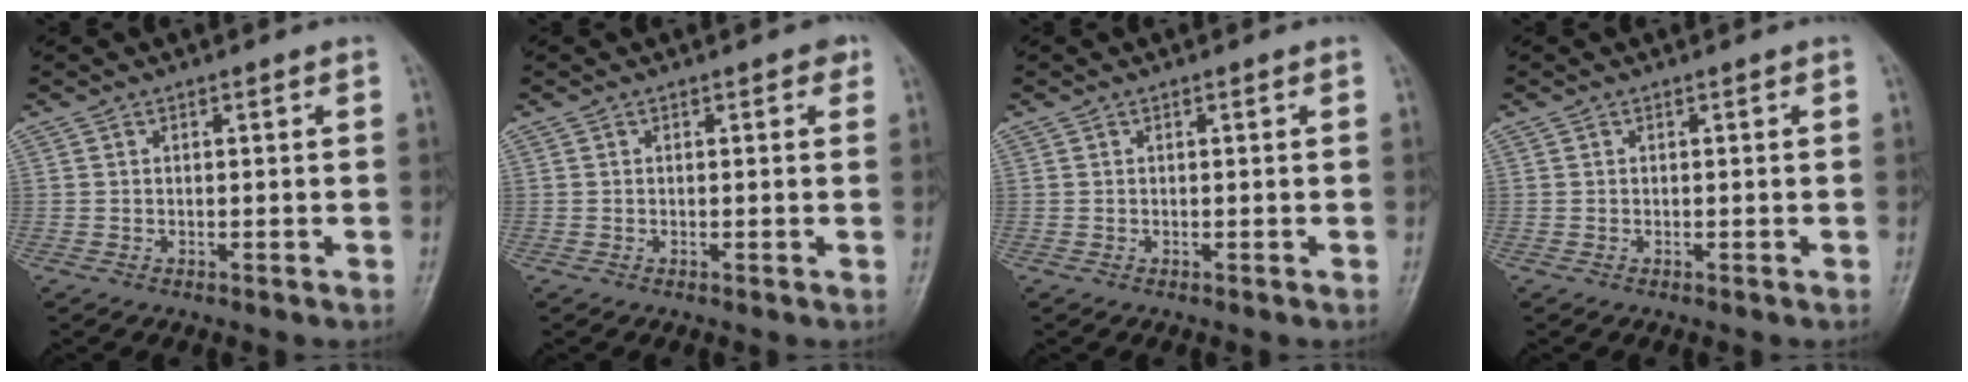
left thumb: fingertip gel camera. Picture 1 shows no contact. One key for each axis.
{"total": 1.2, "fx": 0.6, "fy": 0.7, "fz": 0.8, "tx": 0.001, "ty": 0.000, "tz": 0.002}
{"total": 0.0}
{"total": 0.0}